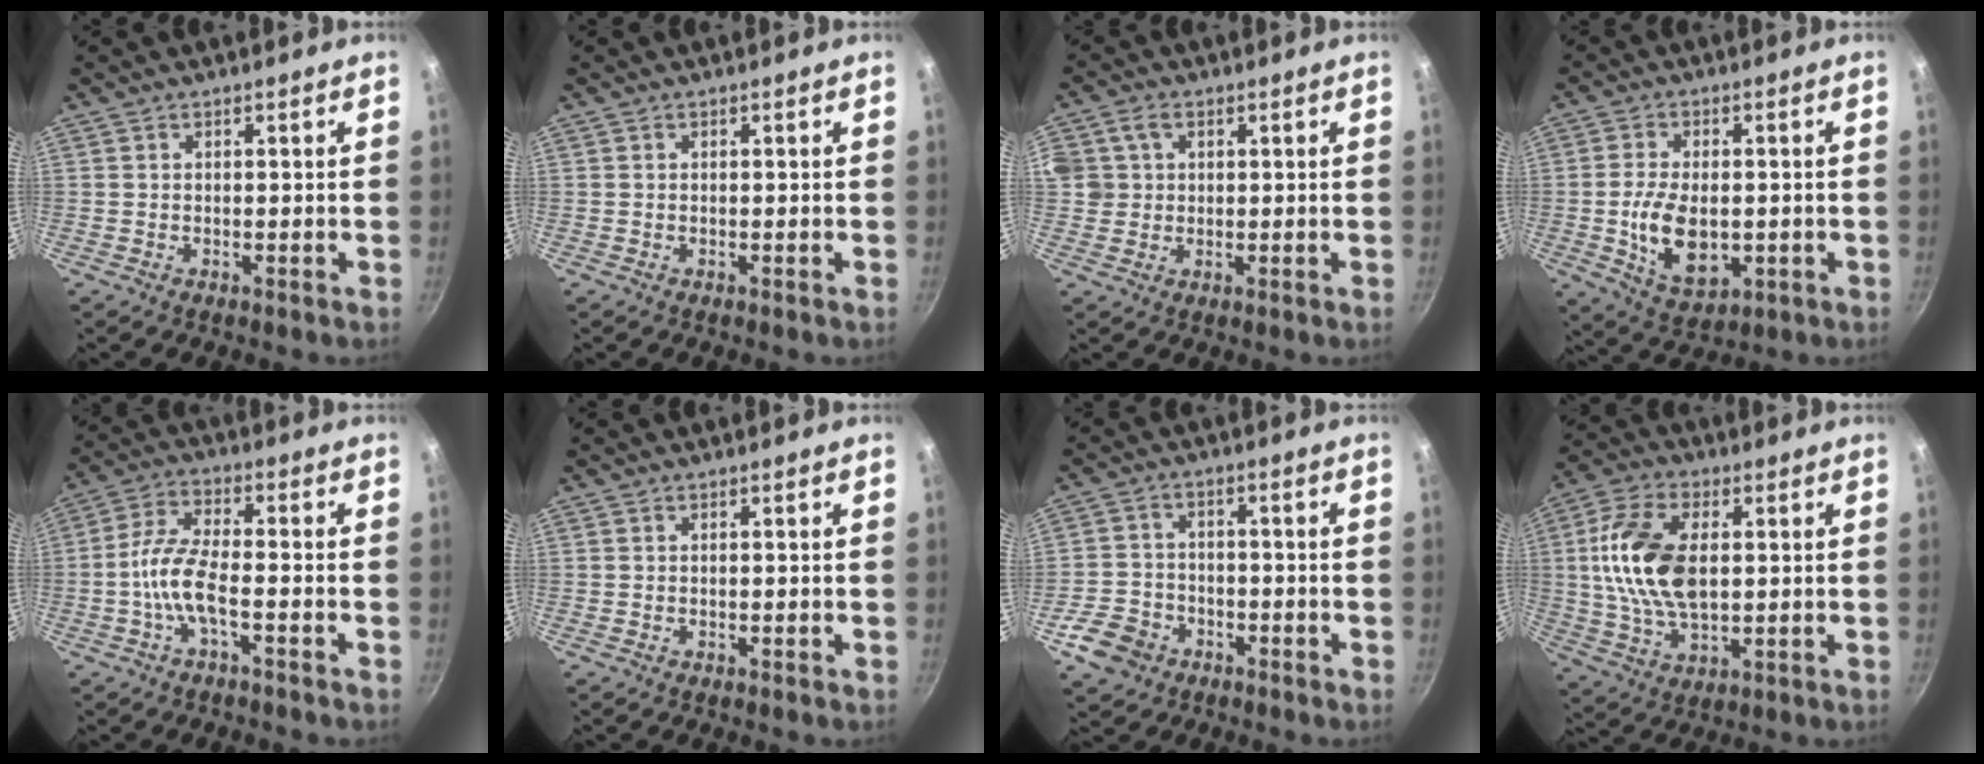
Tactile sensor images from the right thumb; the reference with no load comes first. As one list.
[{"total": 0.0}, {"total": 5.9, "force": [1.5, 5.1, 2.5], "torque": [-0.033, 0.007, 0.024]}, {"total": 11.2, "force": [-1.4, 6.7, 8.9], "torque": [-0.155, -0.004, -0.012]}, {"total": 7.8, "force": [-2.9, 2.8, 6.6], "torque": [-0.145, 0.031, -0.066]}, {"total": 0.0}, {"total": 7.9, "force": [-4.1, 6.0, 3.1], "torque": [-0.050, 0.033, -0.074]}, {"total": 15.6, "force": [1.8, 8.9, 12.7], "torque": [-0.235, 0.002, 0.031]}]